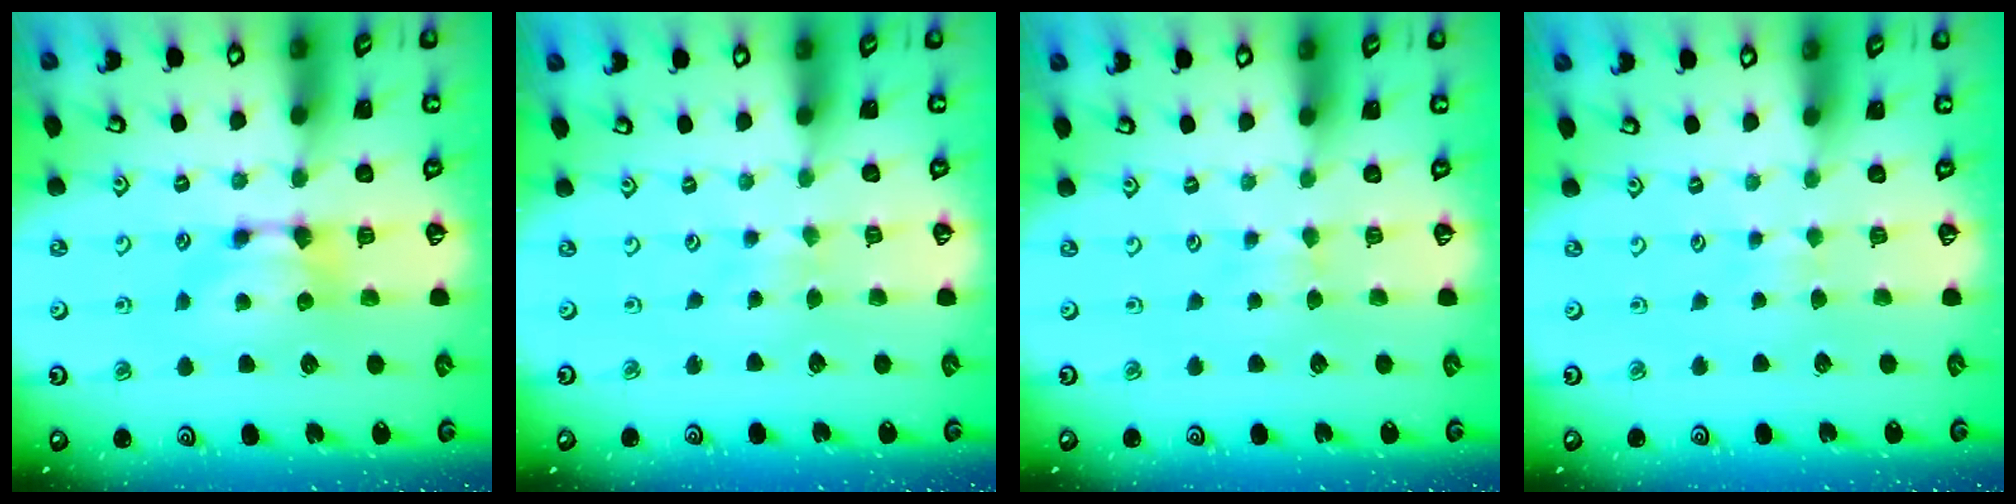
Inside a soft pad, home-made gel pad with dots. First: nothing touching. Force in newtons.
{"total": 2.6, "press": 2.6, "slide": 0.0}
{"total": 3.0, "press": 2.9, "slide": 0.4}
{"total": 3.4, "press": 3.4, "slide": 0.3}